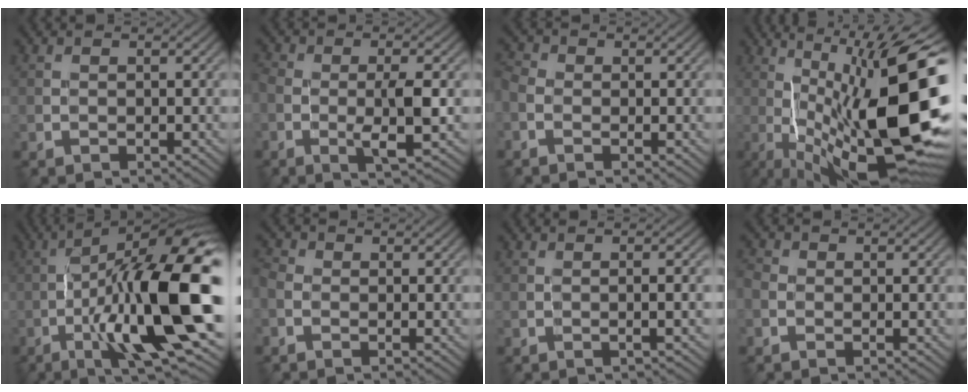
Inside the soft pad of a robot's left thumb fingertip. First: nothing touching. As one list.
[{"total": 5.7, "force": [-1.5, 1.9, 5.2], "torque": [-0.097, -0.001, -0.026]}, {"total": 2.5, "force": [-0.8, 1.7, 1.6], "torque": [-0.039, 0.001, -0.023]}, {"total": 19.4, "force": [-1.6, 6.6, 18.2], "torque": [-0.272, 0.016, -0.025]}, {"total": 17.4, "force": [-3.8, 4.5, 16.3], "torque": [-0.265, 0.016, -0.064]}, {"total": 2.0, "force": [-0.6, 1.4, 1.3], "torque": [-0.030, 0.001, -0.020]}, {"total": 2.5, "force": [-0.2, 0.6, 2.4], "torque": [-0.033, 0.006, -0.008]}, {"total": 1.6, "force": [-0.5, 1.2, 0.9], "torque": [-0.021, -0.002, -0.013]}]